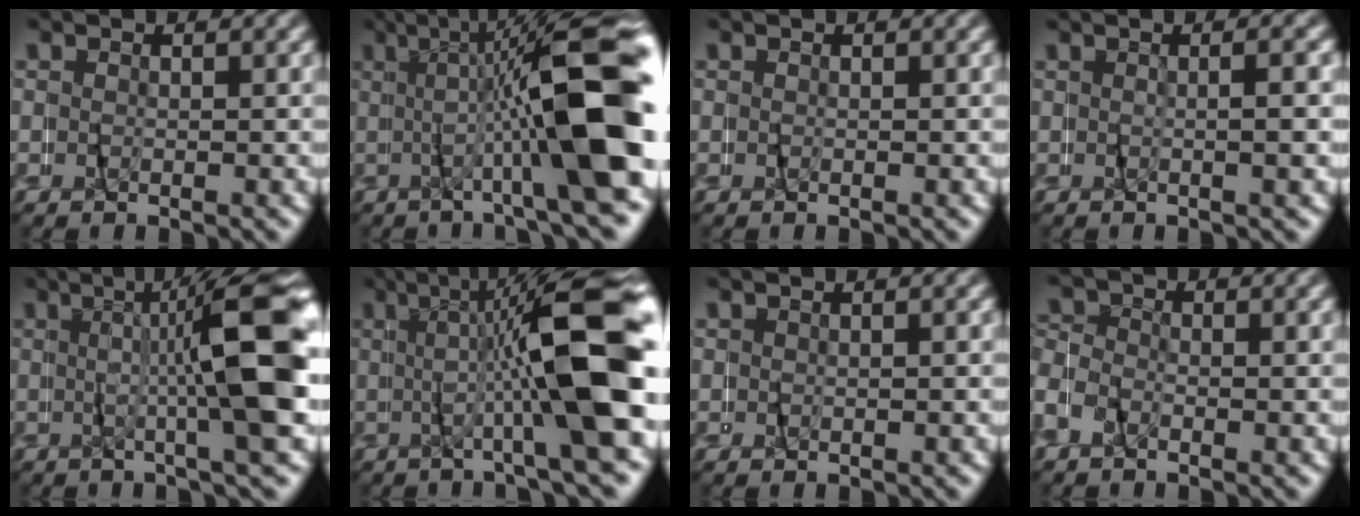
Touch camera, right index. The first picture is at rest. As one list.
[{"total": 12.3, "force": [-0.6, 3.4, 11.8], "torque": [-0.170, 0.004, -0.004]}, {"total": 0.0}, {"total": 1.3, "force": [-0.2, -1.2, 0.5], "torque": [-0.016, 0.006, 0.000]}, {"total": 10.8, "force": [0.4, 1.3, 10.7], "torque": [-0.127, 0.025, 0.006]}, {"total": 11.2, "force": [-0.1, 2.4, 10.9], "torque": [-0.159, 0.013, 0.001]}, {"total": 0.7, "force": [0.5, 0.2, 0.5], "torque": [-0.013, 0.000, 0.011]}, {"total": 1.7, "force": [0.0, 1.7, 0.4], "torque": [-0.032, 0.002, -0.006]}]